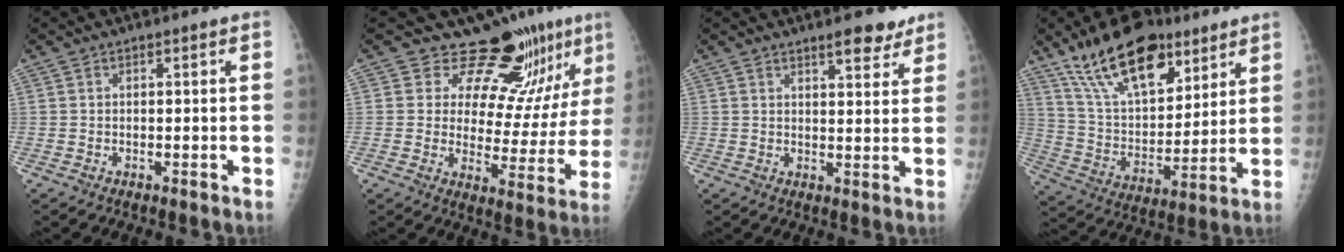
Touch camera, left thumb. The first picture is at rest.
{"total": 13.3, "force": [11.1, 4.6, 5.8], "torque": [-0.036, -0.091, 0.149]}
{"total": 5.7, "force": [4.3, 1.8, 3.2], "torque": [-0.023, -0.027, 0.058]}
{"total": 21.0, "force": [13.6, 10.0, 12.5], "torque": [-0.173, -0.051, 0.245]}